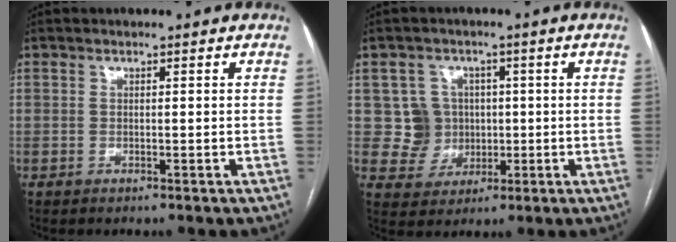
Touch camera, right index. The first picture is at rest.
{"total": 5.8, "force": [0.5, 5.8, 0.4], "torque": [-0.003, 0.020, 0.017]}